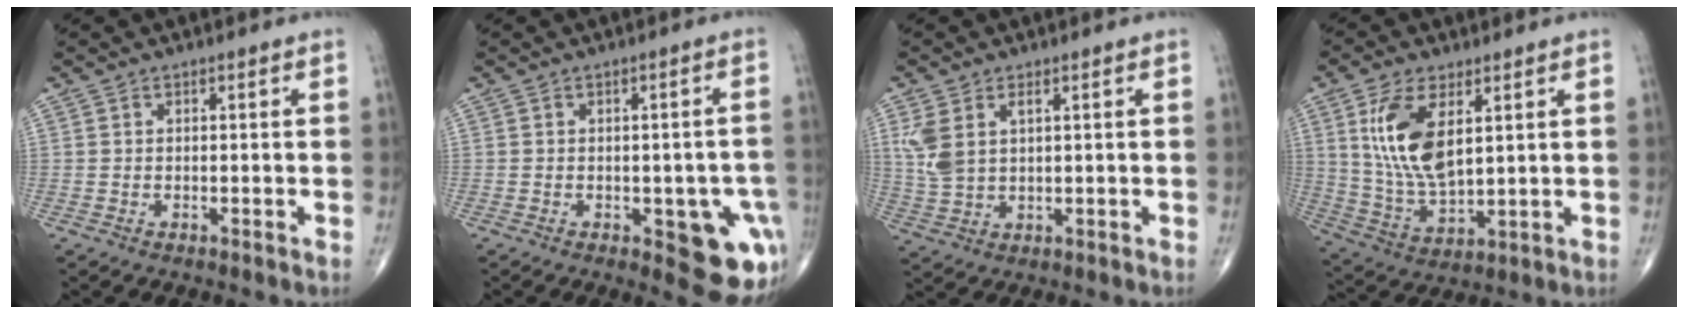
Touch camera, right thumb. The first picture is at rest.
{"total": 12.1, "force": [-3.7, 4.9, 10.4], "torque": [-0.085, 0.005, -0.034]}
{"total": 6.5, "force": [2.2, 3.7, 4.9], "torque": [-0.114, 0.002, 0.054]}
{"total": 13.3, "force": [4.3, 6.4, 10.8], "torque": [-0.213, -0.021, 0.094]}